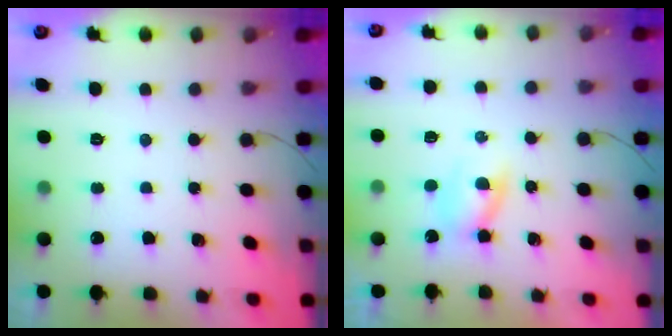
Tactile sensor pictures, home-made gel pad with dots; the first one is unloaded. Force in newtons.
{"total": 2.6, "press": 2.3, "slide": 1.2}